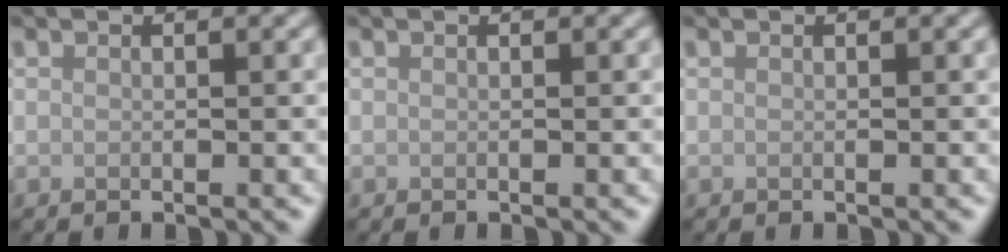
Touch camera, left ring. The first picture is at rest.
{"total": 0.0}
{"total": 0.0}